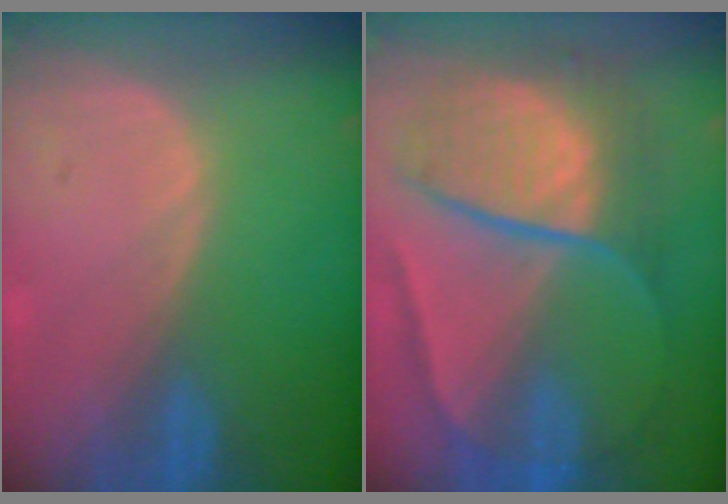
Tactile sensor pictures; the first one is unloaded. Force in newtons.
{"total": 10.8, "press": 10.8, "slide": 1.1}